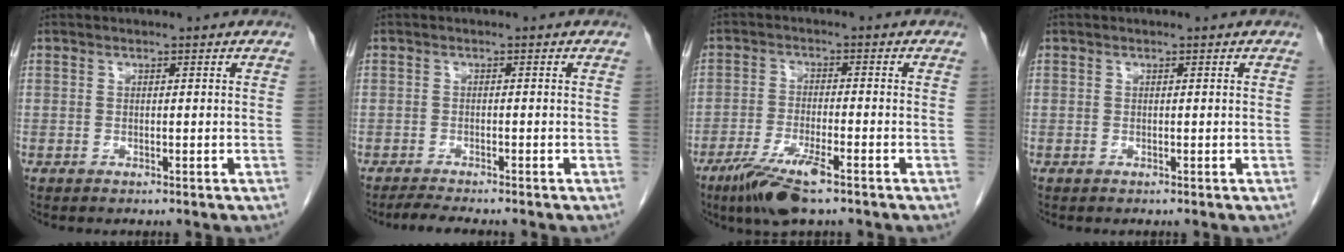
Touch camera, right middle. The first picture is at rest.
{"total": 3.0, "force": [-2.7, -0.2, 1.3], "torque": [-0.031, -0.013, -0.045]}
{"total": 8.0, "force": [-5.3, 0.8, 5.9], "torque": [-0.116, -0.019, -0.094]}
{"total": 0.0}